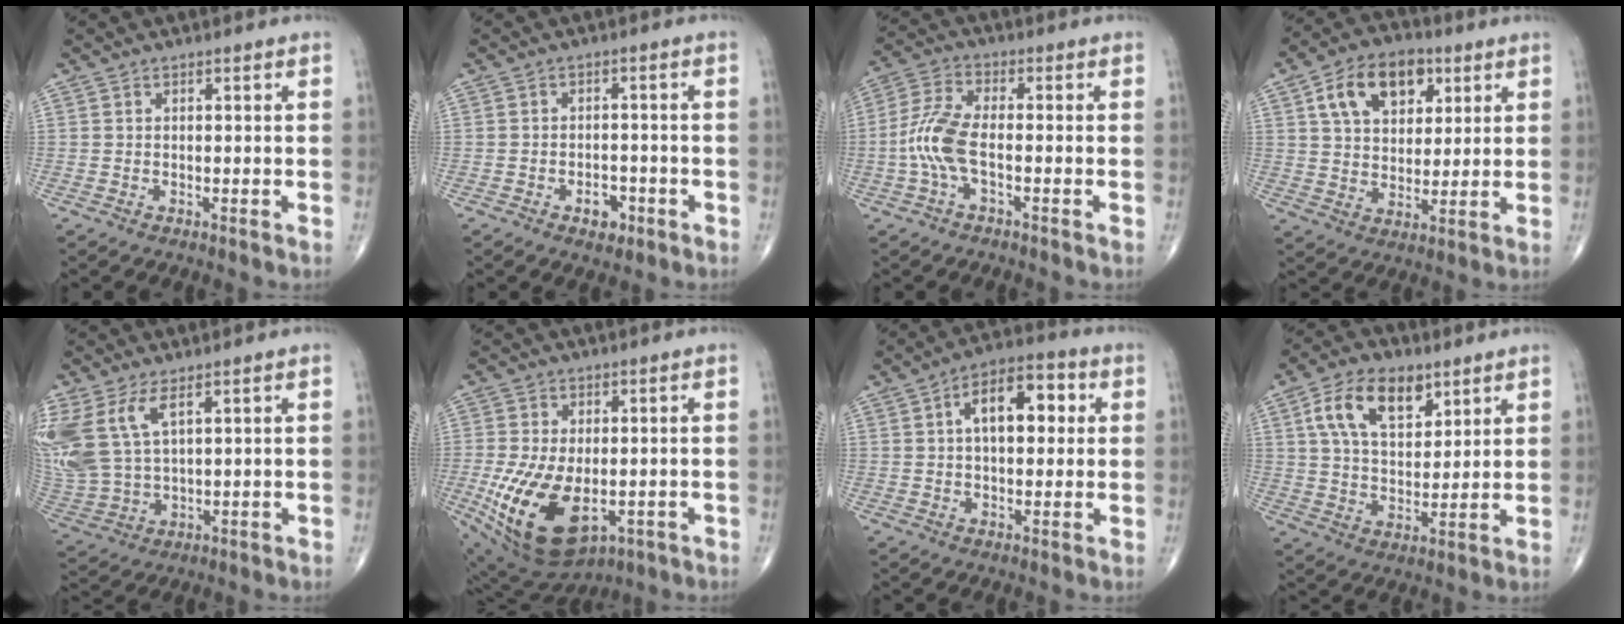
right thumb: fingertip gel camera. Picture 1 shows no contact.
{"total": 3.9, "force": [-1.9, 2.5, 2.3], "torque": [-0.018, 0.011, -0.026]}
{"total": 8.0, "force": [-1.8, 3.0, 7.2], "torque": [-0.177, 0.020, -0.042]}
{"total": 13.9, "force": [5.7, 9.0, 9.0], "torque": [-0.120, -0.007, 0.096]}
{"total": 14.1, "force": [5.8, 7.1, 10.7], "torque": [-0.260, -0.014, 0.131]}
{"total": 17.1, "force": [-4.2, 9.6, 13.5], "torque": [-0.266, -0.013, -0.043]}
{"total": 11.4, "force": [2.4, 6.0, 9.4], "torque": [-0.127, 0.023, 0.030]}
{"total": 13.1, "force": [6.0, 7.3, 9.0], "torque": [-0.141, -0.015, 0.112]}